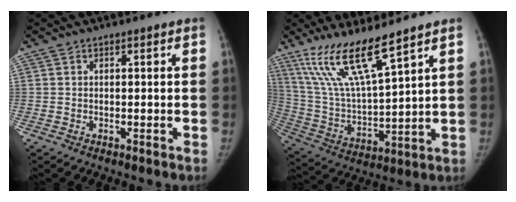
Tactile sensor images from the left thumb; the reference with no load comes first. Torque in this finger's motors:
{"motor_torque": [0.21, 0.12, 1.43, -1.34, 0.10]}